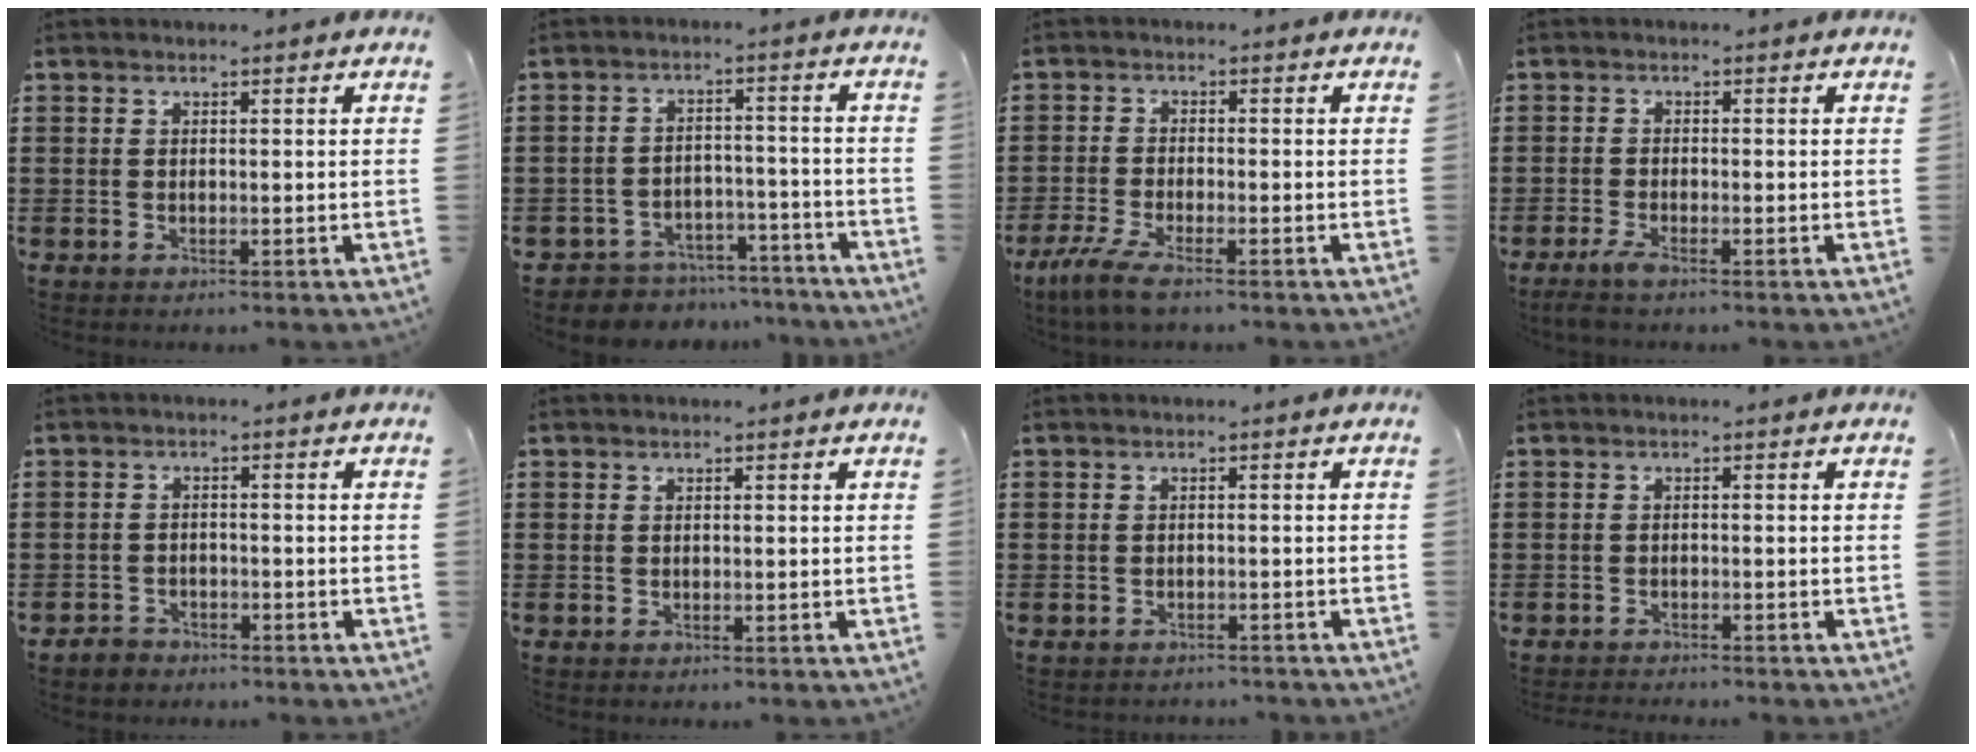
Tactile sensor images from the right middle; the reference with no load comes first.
{"total": 4.8, "force": [-4.7, 1.0, -0.2], "torque": [-0.001, 0.015, -0.099]}
{"total": 4.2, "force": [-3.0, 0.3, 2.9], "torque": [-0.078, -0.016, -0.062]}
{"total": 2.1, "force": [-1.3, 0.1, 1.6], "torque": [-0.043, -0.008, -0.028]}
{"total": 1.6, "force": [-1.5, 0.7, 0.0], "torque": [-0.006, 0.003, -0.033]}
{"total": 0.0}
{"total": 1.0, "force": [-1.0, 0.1, 0.0], "torque": [-0.002, 0.002, -0.022]}
{"total": 1.1, "force": [-1.1, -0.1, 0.0], "torque": [-0.002, 0.002, -0.022]}